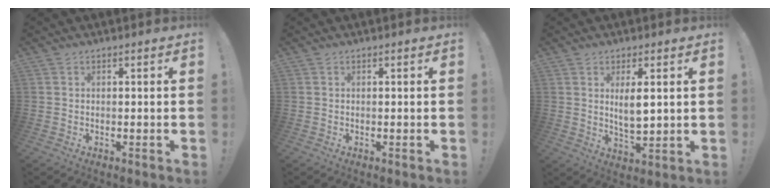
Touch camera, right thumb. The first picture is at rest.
{"total": 0.0}
{"total": 6.3, "force": [1.8, 2.1, 5.7], "torque": [-0.087, -0.010, 0.027]}